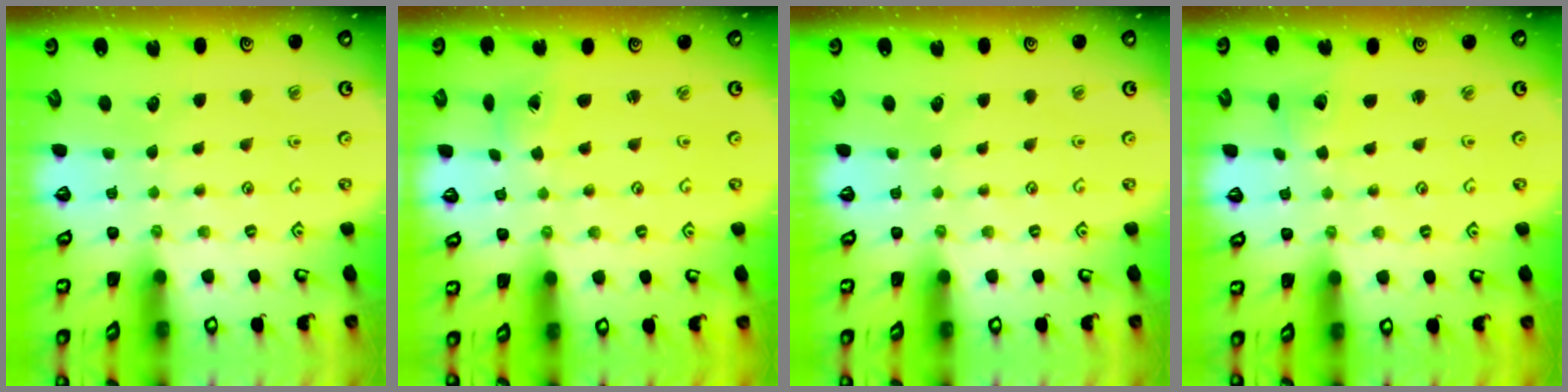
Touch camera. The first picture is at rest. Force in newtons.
{"total": 0.7, "press": 0.7, "slide": 0.1}
{"total": 0.0}
{"total": 2.1, "press": 2.1, "slide": 0.2}